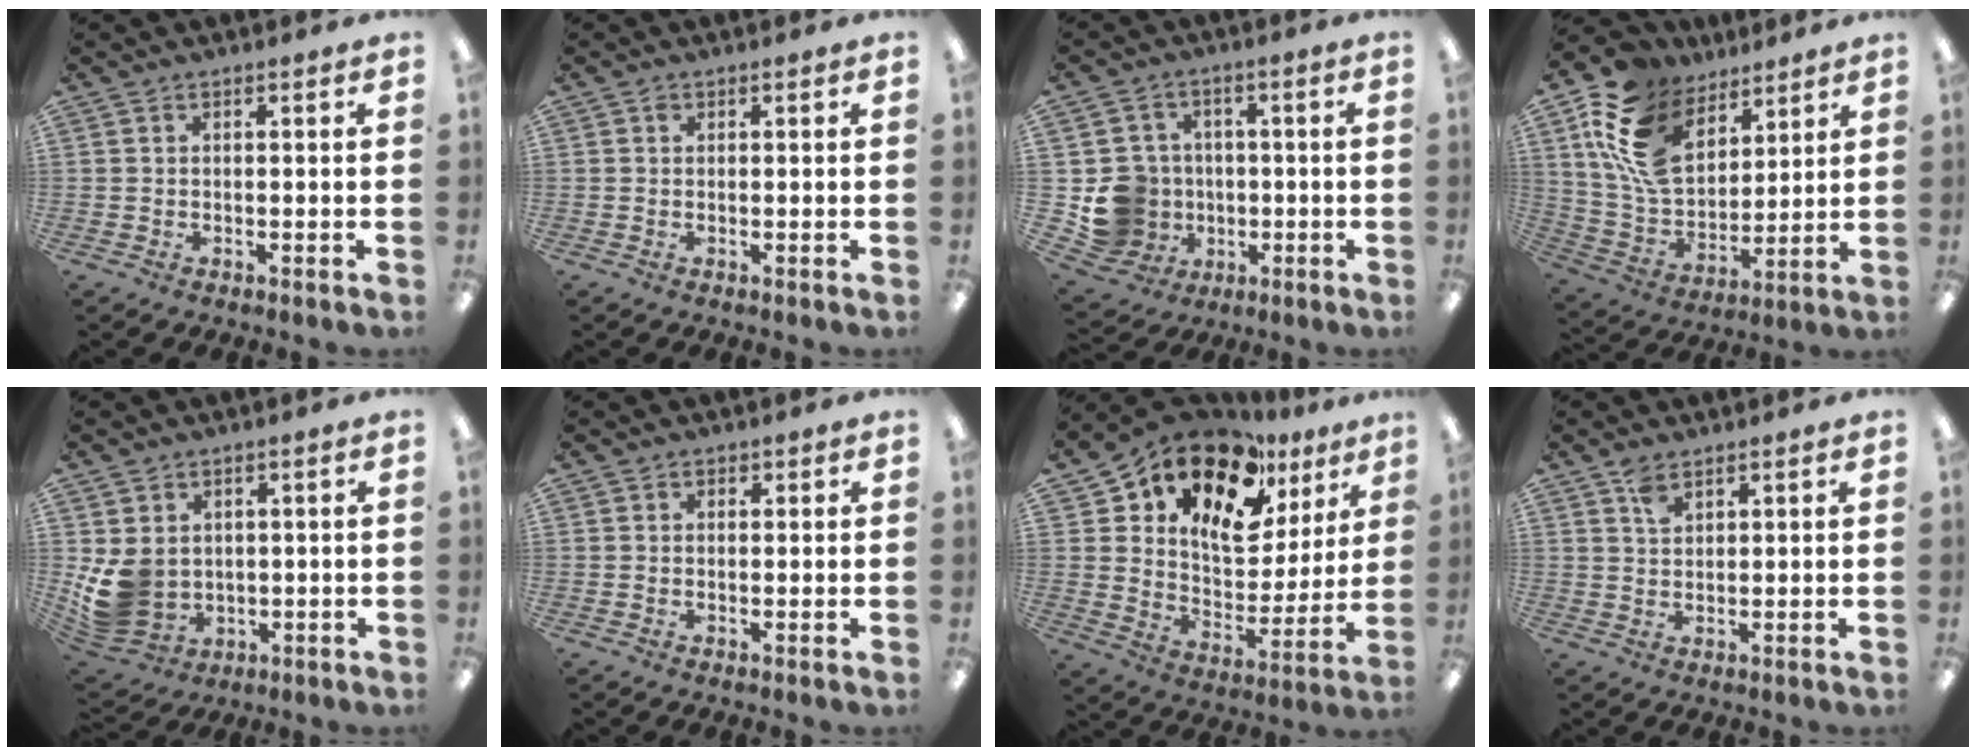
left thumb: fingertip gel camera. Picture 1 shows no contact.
{"total": 0.7, "force": [0.3, 0.5, 0.3], "torque": [-0.006, 0.005, 0.005]}
{"total": 10.4, "force": [-1.3, 10.1, 2.1], "torque": [-0.069, 0.016, -0.008]}
{"total": 17.1, "force": [9.0, 11.3, 9.2], "torque": [-0.204, -0.029, 0.174]}
{"total": 9.7, "force": [0.4, 8.6, 4.5], "torque": [-0.114, -0.008, 0.014]}
{"total": 1.0, "force": [0.5, 0.9, 0.1], "torque": [0.006, 0.000, 0.006]}
{"total": 18.3, "force": [12.7, 9.6, 9.1], "torque": [-0.159, -0.084, 0.223]}
{"total": 3.2, "force": [2.4, 1.6, 1.4], "torque": [-0.026, -0.006, 0.044]}